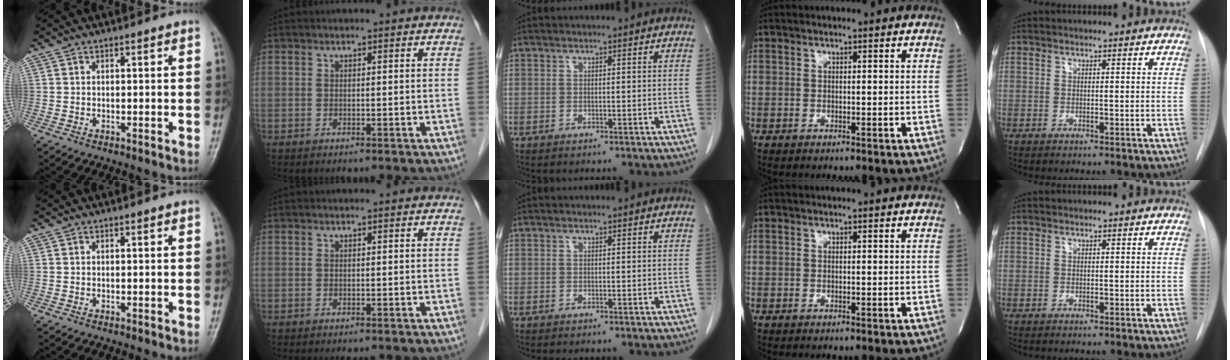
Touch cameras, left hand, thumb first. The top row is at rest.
{}